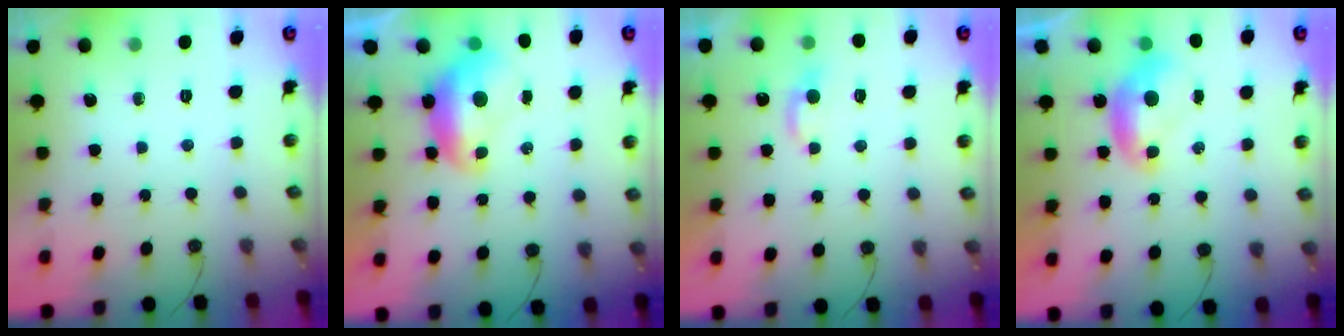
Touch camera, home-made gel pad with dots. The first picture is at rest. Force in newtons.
{"total": 1.6, "press": 1.6, "slide": 0.4}
{"total": 2.2, "press": 2.2, "slide": 0.5}
{"total": 0.0}